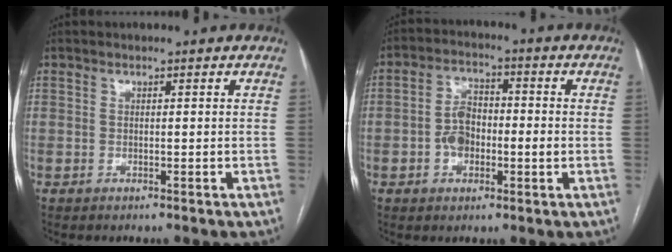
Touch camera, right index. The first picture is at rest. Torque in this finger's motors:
{"motor_torque": [1.16, -0.19, 0.20, 0.11]}